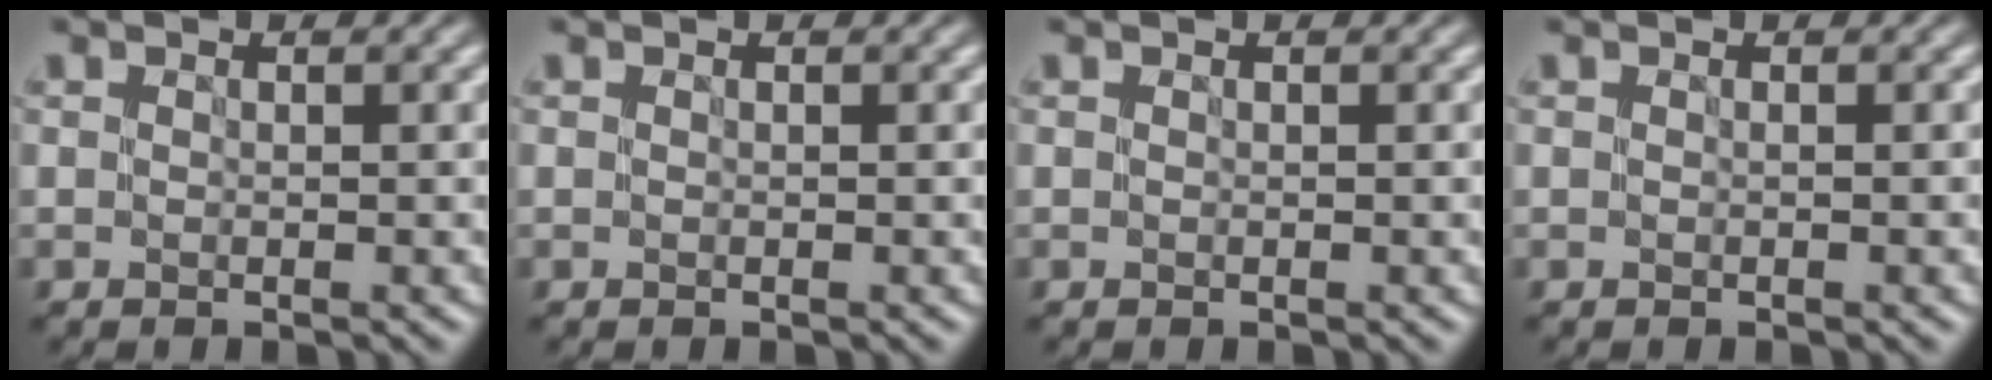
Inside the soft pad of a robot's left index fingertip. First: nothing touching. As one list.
[{"total": 0.0}, {"total": 0.0}, {"total": 0.6, "force": [-0.1, 0.2, 0.5], "torque": [-0.007, 0.000, -0.001]}]